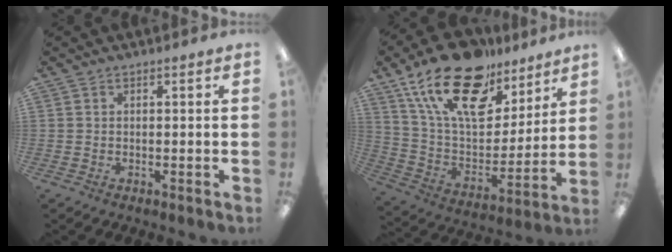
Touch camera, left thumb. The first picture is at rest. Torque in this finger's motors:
{"motor_torque": [0.67, 0.69, 1.53, -1.27, 0.48]}